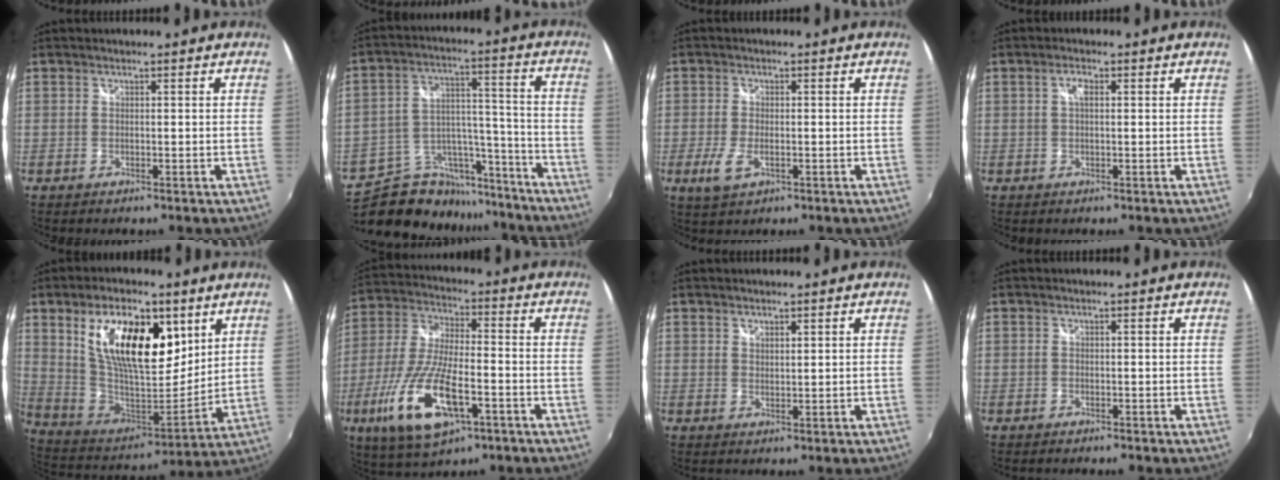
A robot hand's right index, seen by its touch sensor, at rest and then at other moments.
{"total": 20.2, "force": [-17.2, 9.0, 5.8], "torque": [-0.122, 0.047, -0.252]}
{"total": 4.8, "force": [-1.8, 2.1, 3.9], "torque": [-0.088, -0.008, -0.032]}
{"total": 2.0, "force": [0.4, 0.8, 1.7], "torque": [-0.033, 0.005, 0.004]}
{"total": 21.6, "force": [8.7, 10.4, 16.8], "torque": [-0.310, 0.009, 0.166]}
{"total": 18.0, "force": [-7.6, 6.5, 14.9], "torque": [-0.320, -0.030, -0.140]}
{"total": 1.5, "force": [1.3, 0.5, 0.5], "torque": [-0.005, 0.000, 0.021]}
{"total": 1.0, "force": [-0.8, 0.4, 0.3], "torque": [-0.008, -0.002, -0.012]}